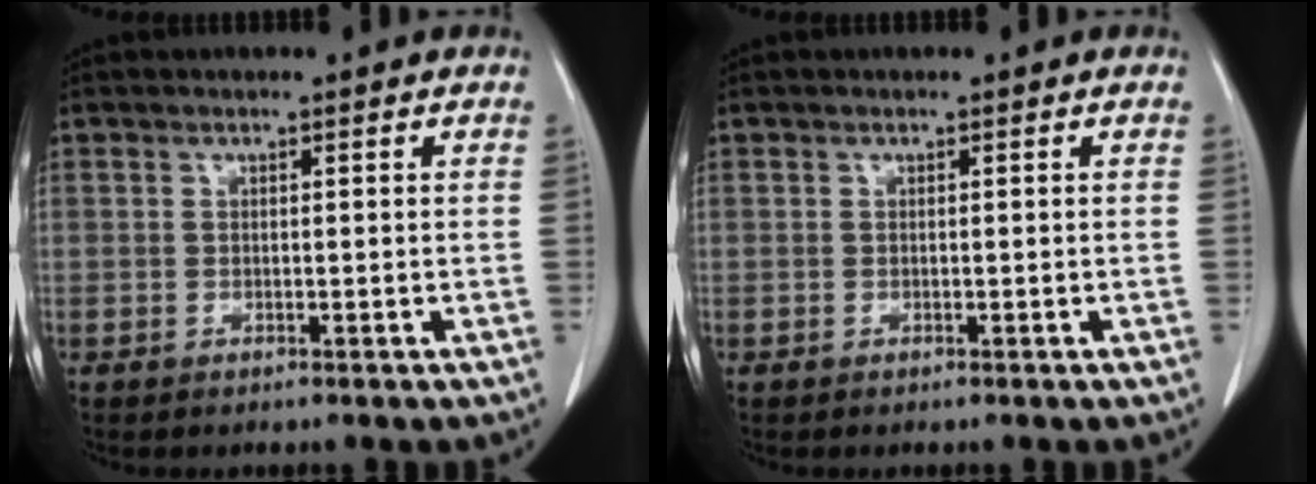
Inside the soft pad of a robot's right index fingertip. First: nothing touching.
{"total": 0.0}